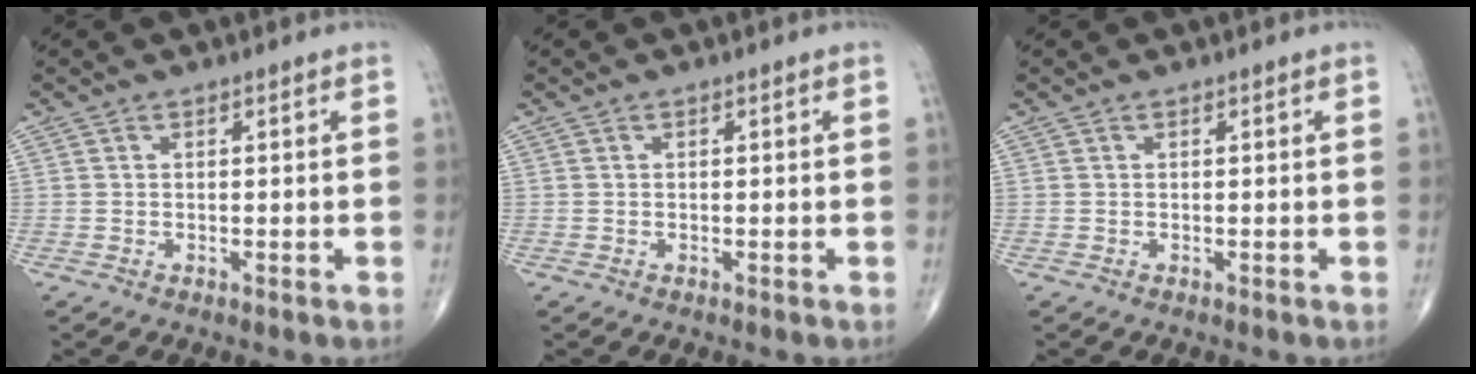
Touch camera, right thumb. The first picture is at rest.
{"total": 0.0}
{"total": 0.0}